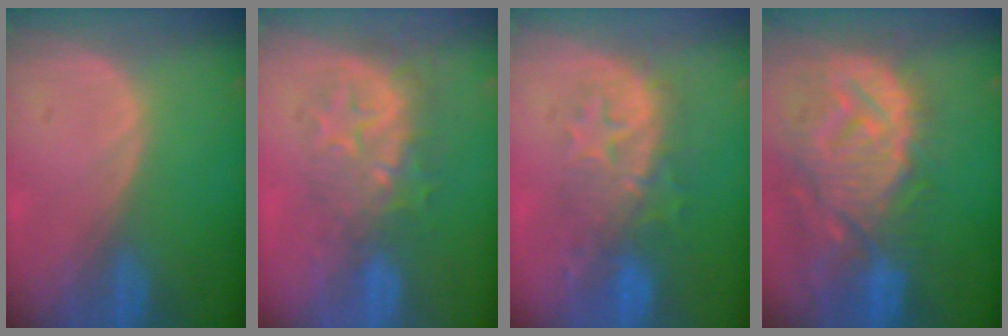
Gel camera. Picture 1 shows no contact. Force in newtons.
{"total": 9.2, "press": 8.0, "slide": 4.5}
{"total": 8.6, "press": 8.3, "slide": 2.3}
{"total": 14.0, "press": 12.1, "slide": 7.1}